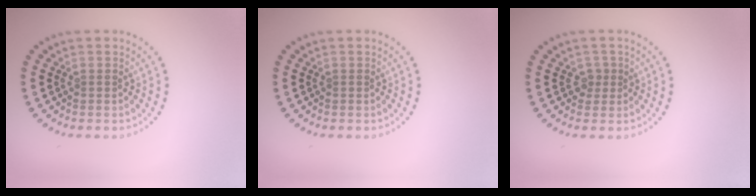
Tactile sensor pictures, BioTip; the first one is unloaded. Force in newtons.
{"total": 0.0}
{"total": 1.2, "press": 0.9, "slide": 0.7}